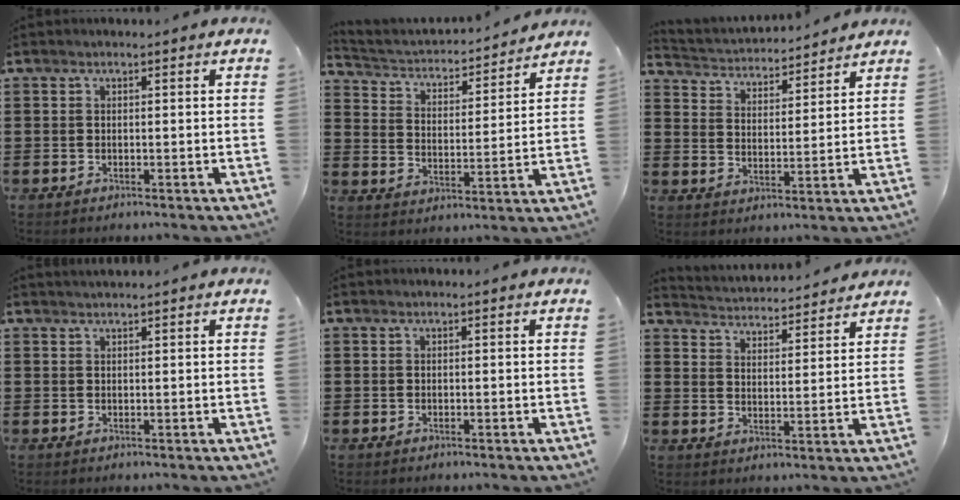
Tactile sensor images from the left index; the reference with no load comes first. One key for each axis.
{"total": 2.6, "fx": 2.4, "fy": 0.9, "fz": 0.5, "tx": -0.029, "ty": -0.025, "tz": 0.030}
{"total": 3.2, "fx": 3.2, "fy": 0.3, "fz": -0.2, "tx": -0.019, "ty": -0.025, "tz": 0.049}
{"total": 0.8, "fx": 0.8, "fy": -0.1, "fz": 0.2, "tx": -0.005, "ty": -0.002, "tz": 0.016}
{"total": 0.0}
{"total": 3.5, "fx": 3.5, "fy": -0.1, "fz": -0.3, "tx": -0.013, "ty": -0.027, "tz": 0.057}